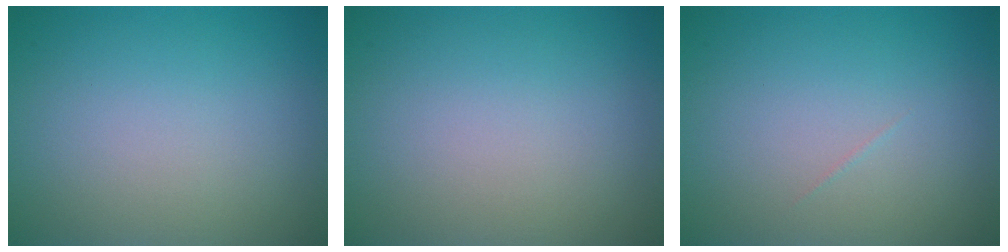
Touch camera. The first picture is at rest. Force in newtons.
{"total": 0.0}
{"total": 0.0}